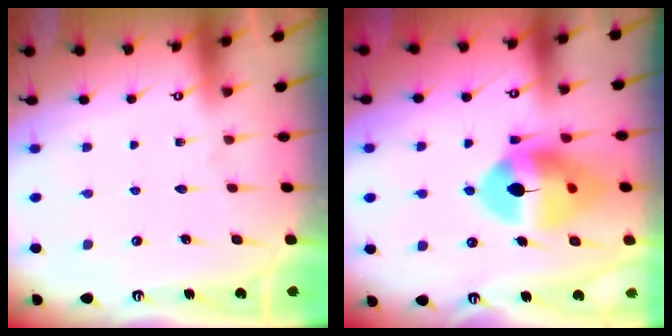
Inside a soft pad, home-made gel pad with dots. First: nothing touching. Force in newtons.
{"total": 14.9, "press": 14.8, "slide": 2.0}